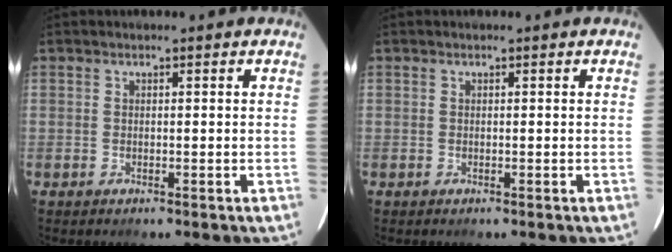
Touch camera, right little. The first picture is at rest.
{"total": 0.0}